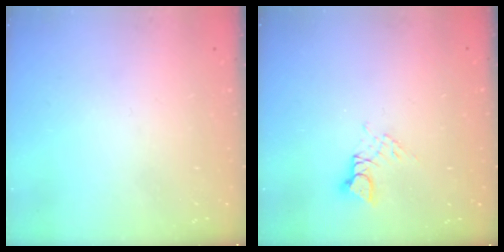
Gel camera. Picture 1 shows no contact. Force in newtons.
{"total": 3.9, "press": 3.8, "slide": 0.5}